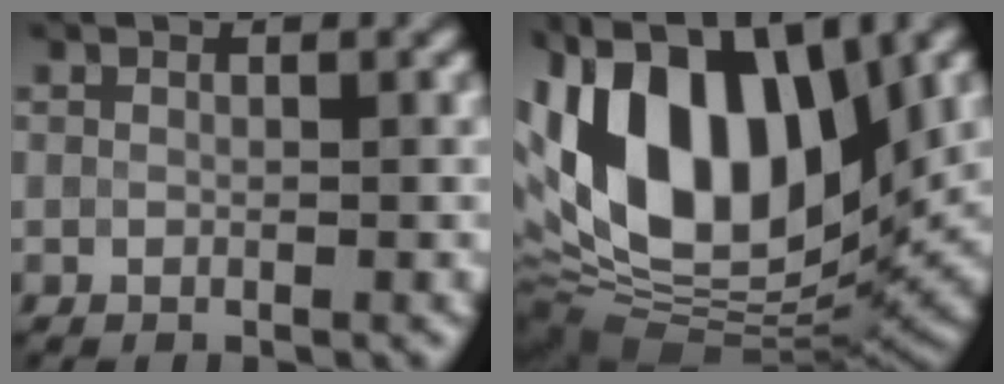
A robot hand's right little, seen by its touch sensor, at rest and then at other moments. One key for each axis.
{"total": 16.2, "fx": 4.1, "fy": 8.8, "fz": 12.9, "tx": -0.254, "ty": 0.014, "tz": 0.058}